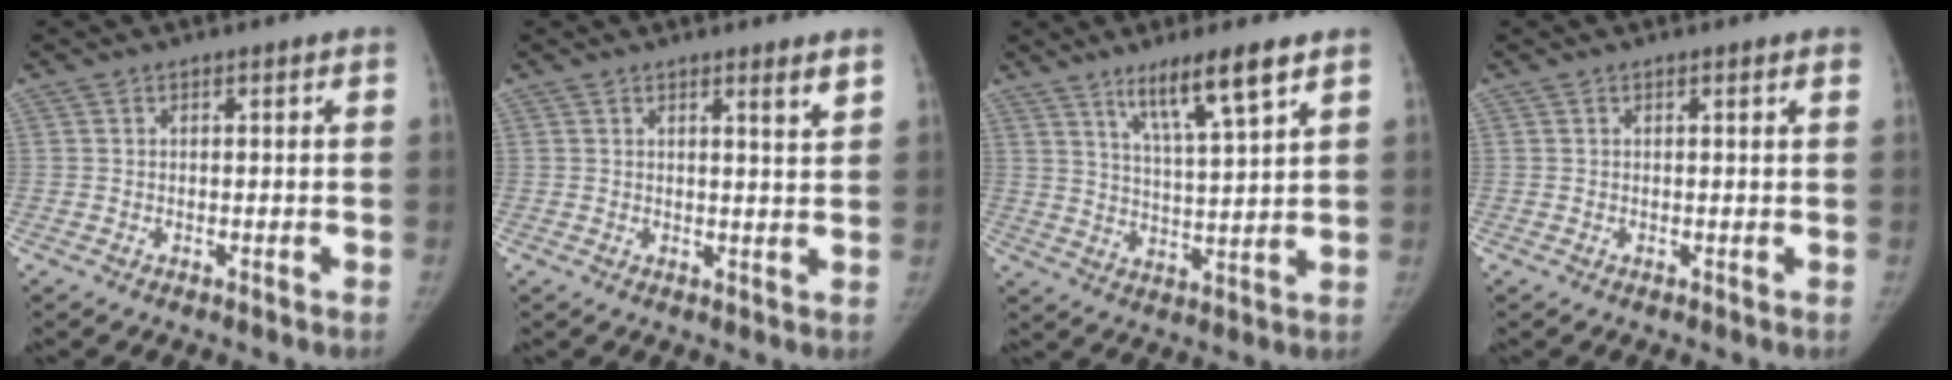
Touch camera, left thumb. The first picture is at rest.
{"total": 2.7, "force": [1.9, 0.0, 1.9], "torque": [-0.027, -0.017, 0.027]}
{"total": 9.9, "force": [6.3, 1.0, 7.6], "torque": [-0.129, -0.037, 0.114]}
{"total": 0.9, "force": [0.6, 0.0, 0.6], "torque": [-0.005, 0.002, 0.006]}